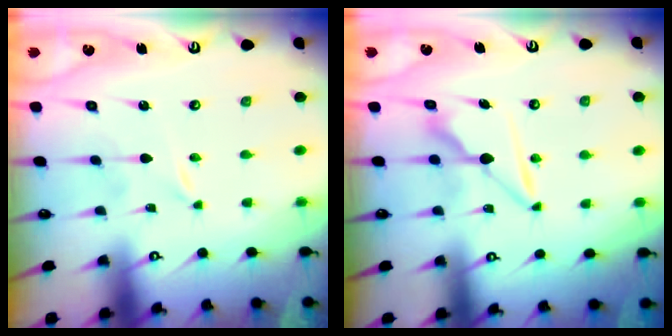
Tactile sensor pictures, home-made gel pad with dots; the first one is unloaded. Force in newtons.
{"total": 7.4, "press": 7.4, "slide": 0.4}